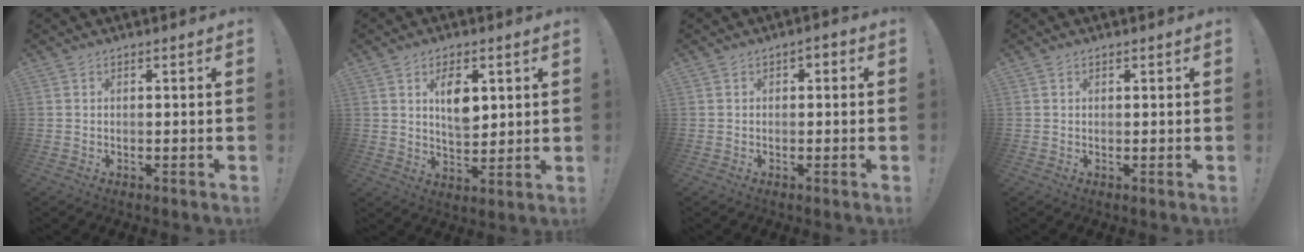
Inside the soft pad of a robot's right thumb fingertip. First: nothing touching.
{"total": 9.0, "force": [3.1, 5.2, 6.7], "torque": [-0.090, -0.009, 0.051]}
{"total": 1.7, "force": [-0.8, 1.3, 0.8], "torque": [-0.012, 0.008, -0.016]}
{"total": 0.6, "force": [0.5, 0.2, 0.1], "torque": [0.004, -0.002, 0.009]}